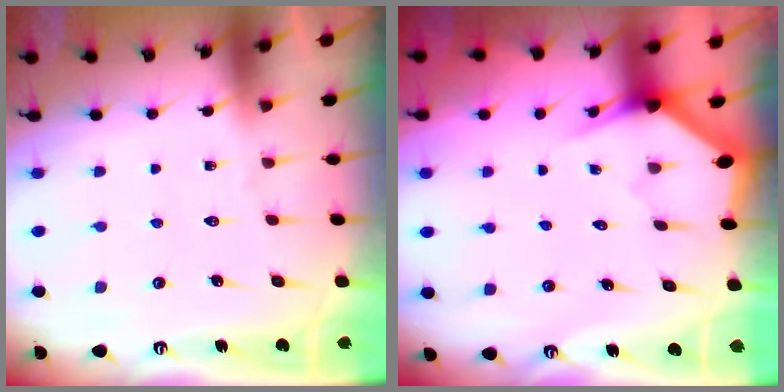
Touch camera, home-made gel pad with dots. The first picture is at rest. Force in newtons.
{"total": 3.1, "press": 3.1, "slide": 0.2}